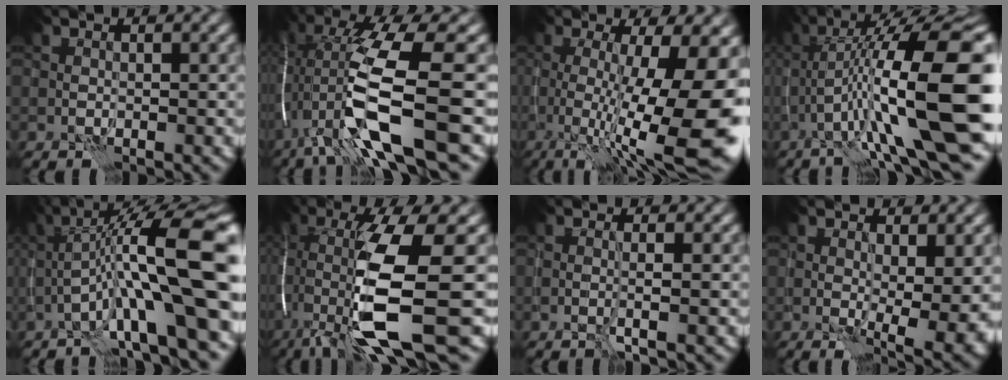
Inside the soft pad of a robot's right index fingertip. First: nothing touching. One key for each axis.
{"total": 13.2, "fx": -3.0, "fy": 3.1, "fz": 12.5, "tx": -0.258, "ty": -0.007, "tz": -0.042}
{"total": 12.8, "fx": -1.6, "fy": 3.0, "fz": 12.3, "tx": -0.182, "ty": -0.017, "tz": -0.019}
{"total": 15.4, "fx": -1.9, "fy": 3.3, "fz": 15.0, "tx": -0.244, "ty": 0.024, "tz": -0.026}
{"total": 15.1, "fx": -1.3, "fy": 3.2, "fz": 14.7, "tx": -0.236, "ty": 0.032, "tz": -0.016}
{"total": 12.4, "fx": -3.7, "fy": 2.3, "fz": 11.6, "tx": -0.225, "ty": -0.013, "tz": -0.061}
{"total": 1.2, "fx": -0.2, "fy": 0.0, "fz": 1.2, "tx": -0.018, "ty": -0.001, "tz": -0.008}
{"total": 6.4, "fx": -0.5, "fy": 2.1, "fz": 6.0, "tx": -0.087, "ty": -0.019, "tz": 0.003}